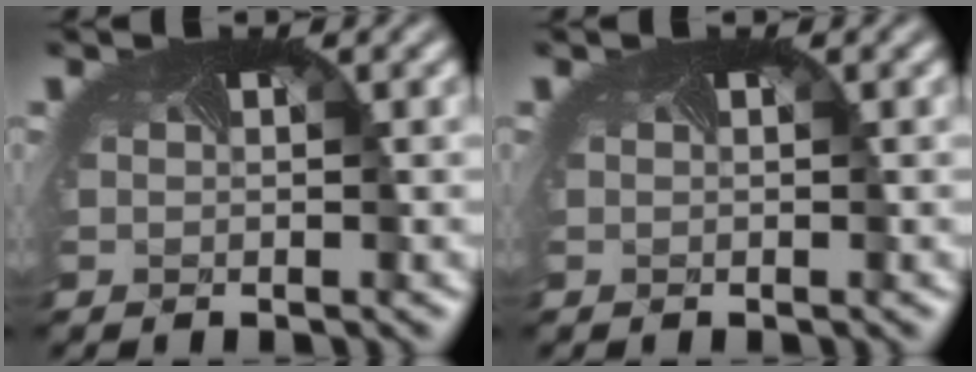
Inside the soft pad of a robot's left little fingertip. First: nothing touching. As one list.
[{"total": 0.0}]